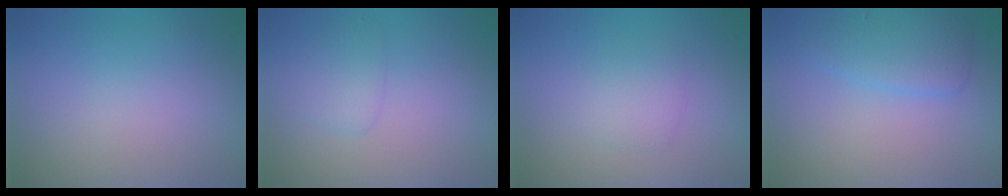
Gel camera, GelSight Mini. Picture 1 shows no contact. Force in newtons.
{"total": 1.6, "press": 1.6, "slide": 0.1}
{"total": 1.7, "press": 1.7, "slide": 0.0}
{"total": 2.6, "press": 2.6, "slide": 0.1}